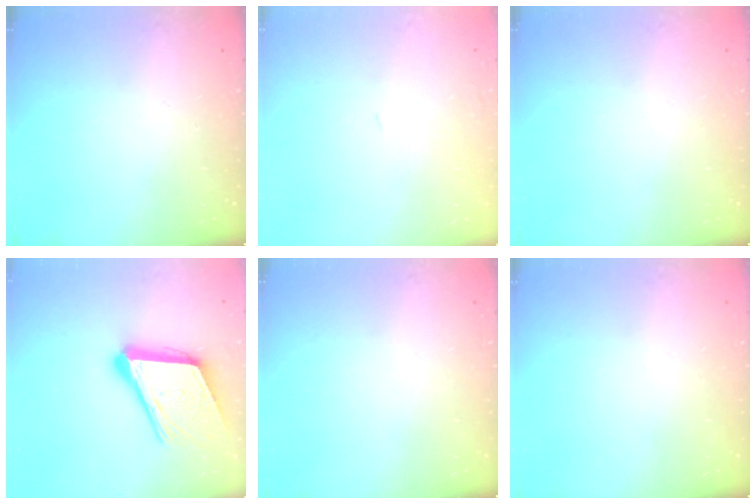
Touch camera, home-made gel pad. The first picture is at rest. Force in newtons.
{"total": 0.9, "press": 0.9, "slide": 0.0}
{"total": 0.0}
{"total": 20.1, "press": 19.6, "slide": 4.5}
{"total": 0.0}
{"total": 0.0}